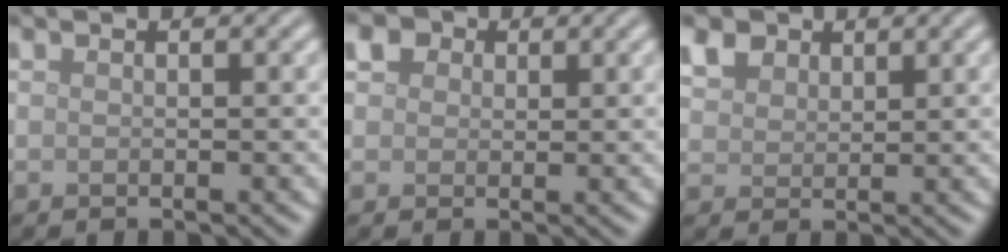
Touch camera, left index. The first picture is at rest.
{"total": 5.1, "force": [2.5, 3.6, 2.5], "torque": [-0.053, 0.021, 0.018]}
{"total": 3.4, "force": [2.2, 2.3, 1.3], "torque": [-0.043, 0.002, 0.044]}